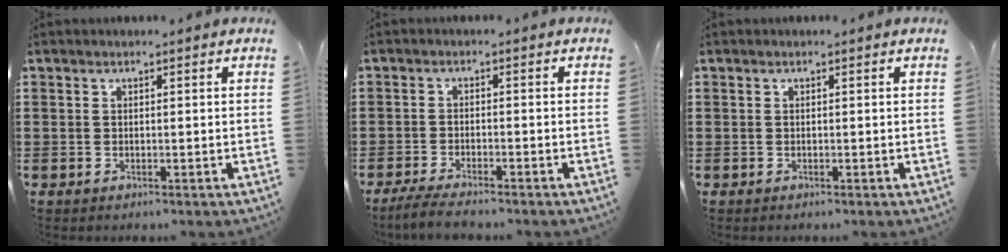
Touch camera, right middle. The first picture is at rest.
{"total": 3.1, "force": [-2.7, 0.2, 1.5], "torque": [-0.039, -0.006, -0.057]}
{"total": 0.0}